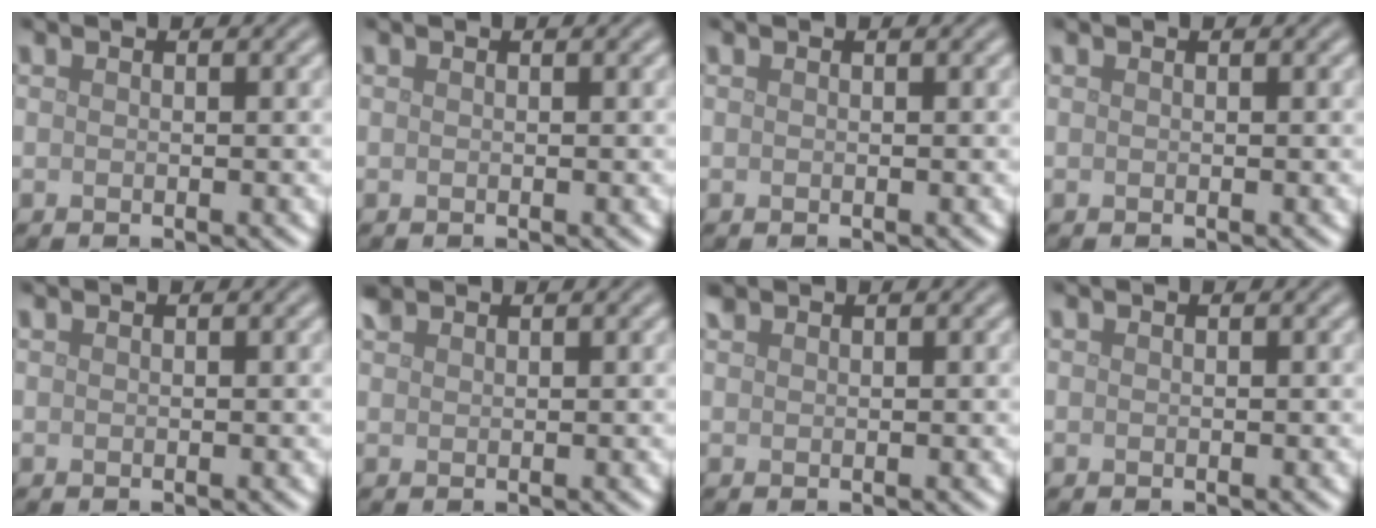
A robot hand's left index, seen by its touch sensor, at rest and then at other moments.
{"total": 0.0}
{"total": 0.0}
{"total": 0.0}
{"total": 0.0}
{"total": 1.1, "force": [1.0, 0.4, 0.2], "torque": [-0.007, 0.006, 0.023]}
{"total": 0.7, "force": [0.6, 0.3, 0.1], "torque": [-0.004, 0.003, 0.015]}
{"total": 0.0}